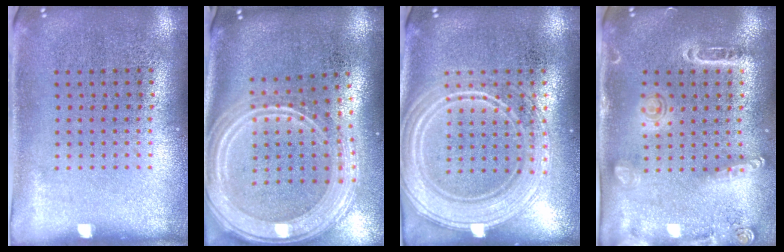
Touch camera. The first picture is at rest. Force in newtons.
{"total": 3.2, "press": 2.6, "slide": 1.8}
{"total": 3.8, "press": 3.8, "slide": 0.6}
{"total": 1.5, "press": 1.4, "slide": 0.4}